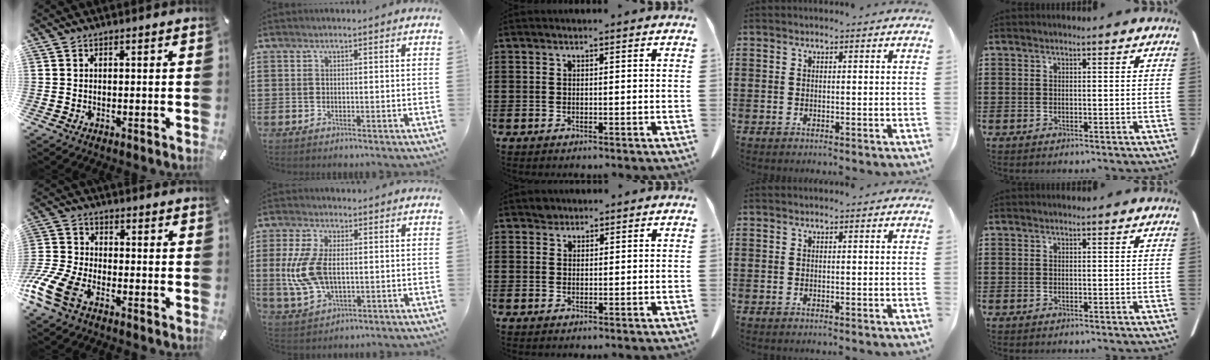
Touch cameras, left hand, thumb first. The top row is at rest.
{"thumb": {"total": 11.0, "force": [-6.9, 5.6, 6.4], "torque": [-0.156, 0.020, -0.134]}, "index": {"total": 8.9, "force": [0.0, 4.8, 7.5], "torque": [-0.186, -0.001, -0.008]}, "middle": {"total": 1.5, "force": [1.3, 0.7, 0.0], "torque": [-0.004, 0.001, 0.027]}}